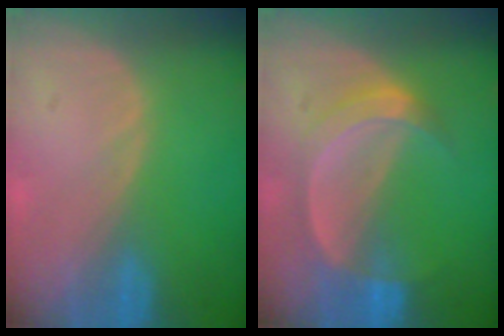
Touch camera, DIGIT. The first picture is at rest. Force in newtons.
{"total": 6.1, "press": 5.6, "slide": 2.3}